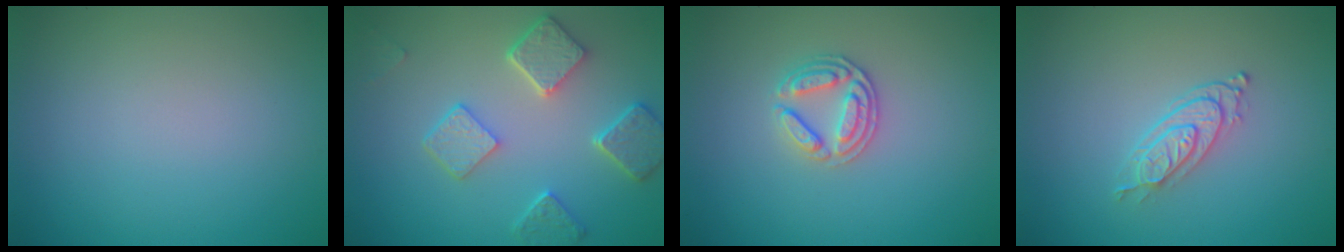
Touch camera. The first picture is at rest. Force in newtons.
{"total": 4.9, "press": 3.9, "slide": 3.0}
{"total": 2.6, "press": 2.5, "slide": 0.6}
{"total": 2.7, "press": 2.1, "slide": 1.7}